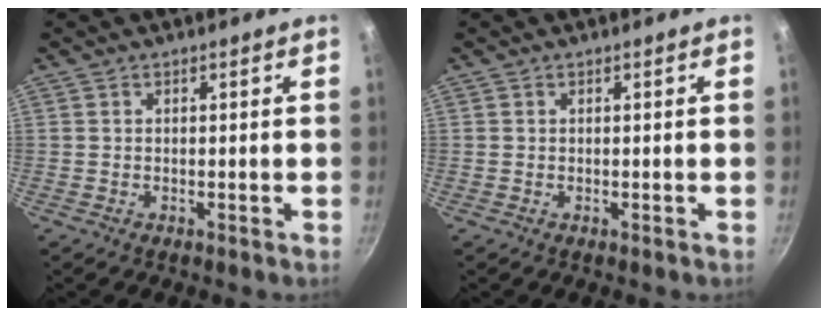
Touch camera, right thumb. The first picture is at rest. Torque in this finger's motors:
{"motor_torque": [-0.30, 0.55, -0.14, 0.25, 0.02]}